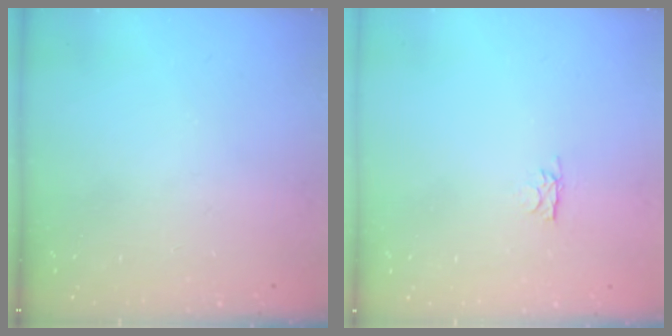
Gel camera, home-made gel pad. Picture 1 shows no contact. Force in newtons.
{"total": 2.8, "press": 2.7, "slide": 0.4}